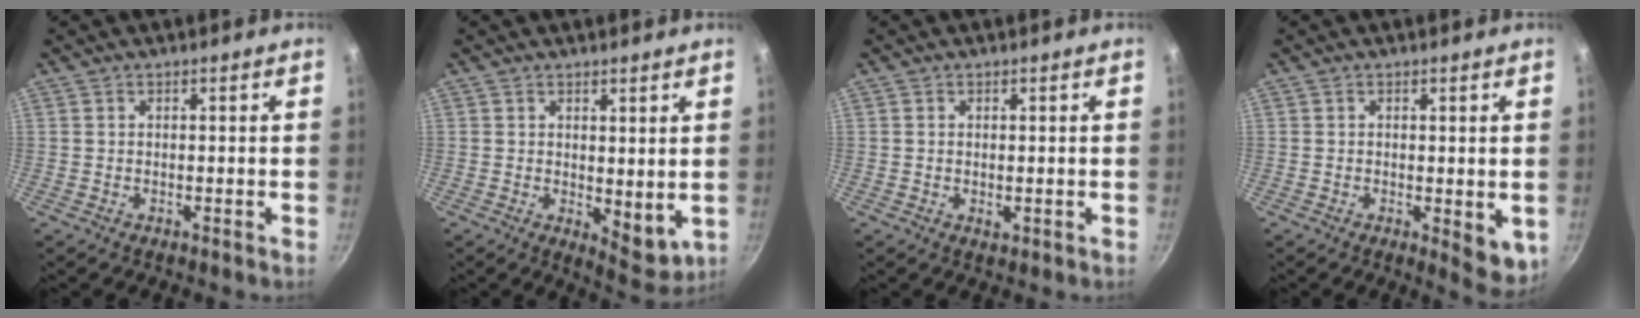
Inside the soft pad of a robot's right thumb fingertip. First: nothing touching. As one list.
[{"total": 6.3, "force": [1.1, 3.4, 5.2], "torque": [-0.057, -0.021, 0.023]}, {"total": 1.3, "force": [0.0, 0.8, 1.0], "torque": [-0.016, -0.002, 0.001]}, {"total": 5.4, "force": [-0.5, 2.6, 4.7], "torque": [-0.053, -0.008, -0.002]}]